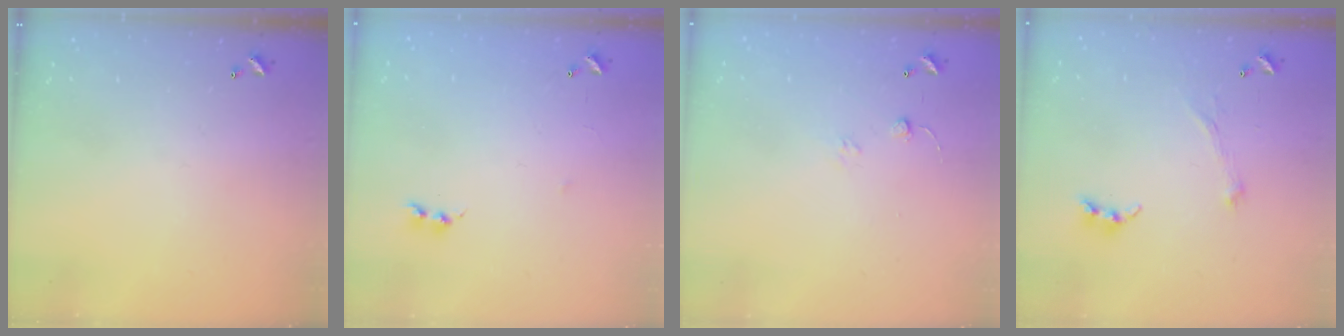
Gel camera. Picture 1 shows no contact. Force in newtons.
{"total": 6.2, "press": 6.2, "slide": 0.7}
{"total": 6.2, "press": 6.2, "slide": 0.6}
{"total": 2.1, "press": 2.0, "slide": 0.7}